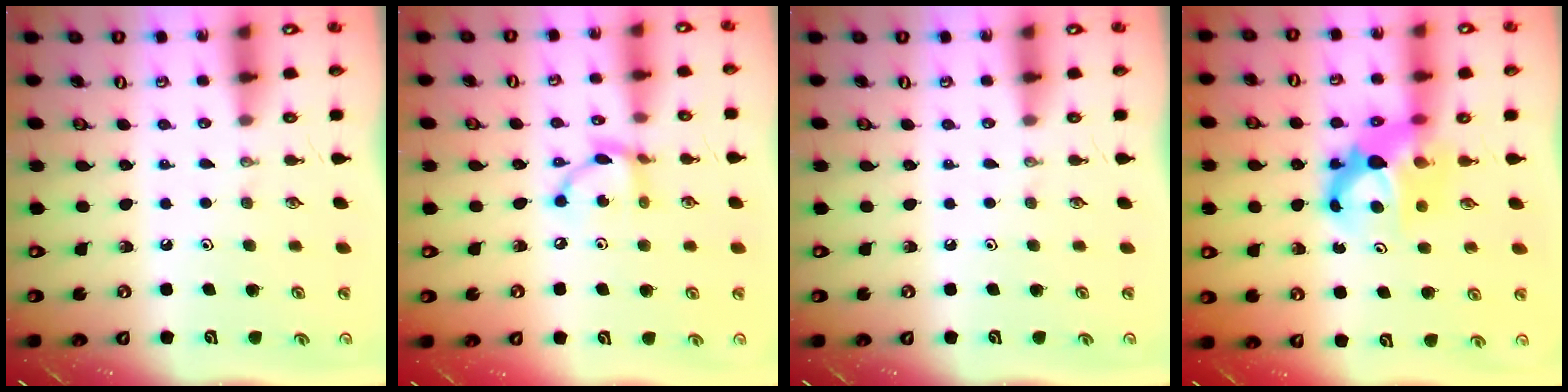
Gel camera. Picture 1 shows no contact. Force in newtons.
{"total": 8.5, "press": 8.5, "slide": 0.4}
{"total": 0.0}
{"total": 8.3, "press": 8.2, "slide": 0.5}